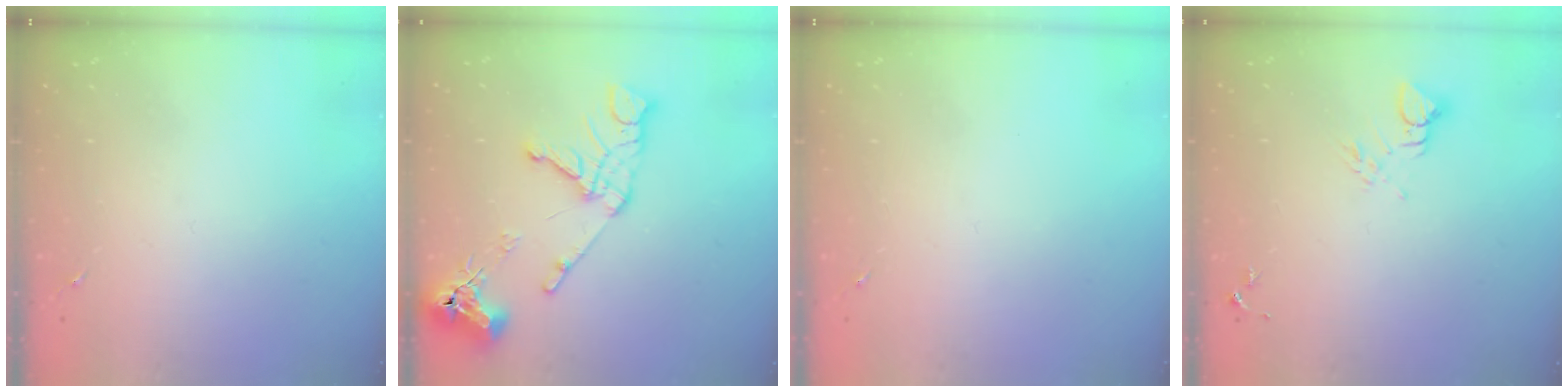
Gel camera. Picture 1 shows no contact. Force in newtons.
{"total": 14.1, "press": 14.0, "slide": 1.6}
{"total": 0.0}
{"total": 5.0, "press": 4.9, "slide": 0.5}